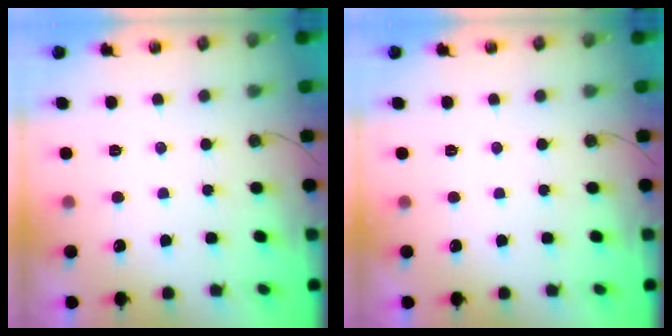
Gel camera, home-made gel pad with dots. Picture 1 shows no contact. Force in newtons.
{"total": 0.0}